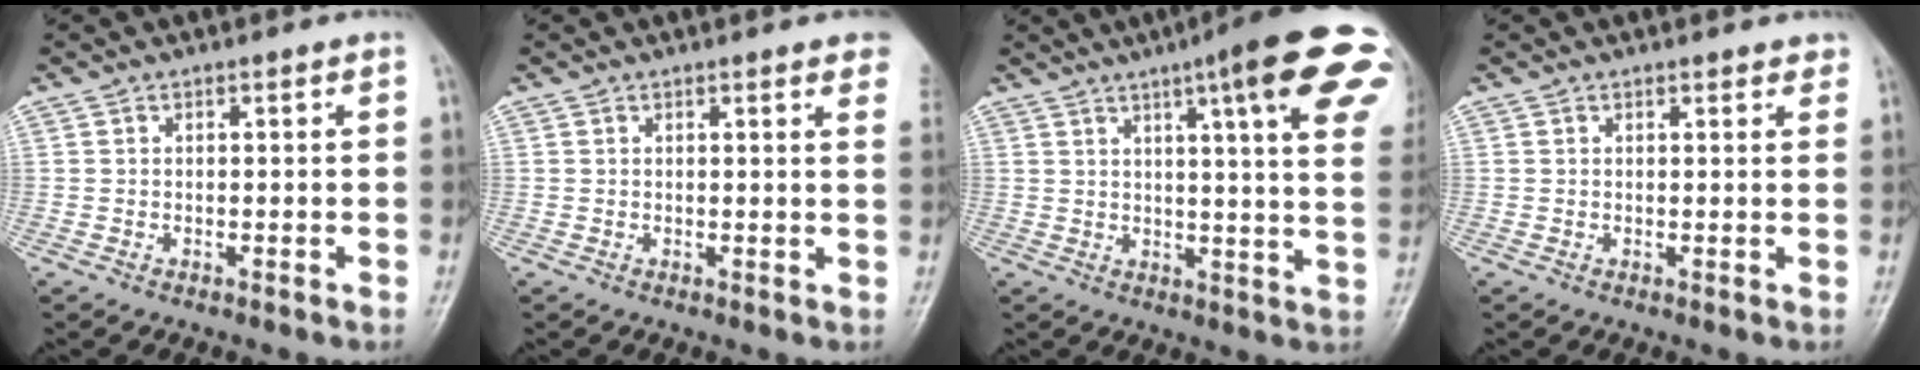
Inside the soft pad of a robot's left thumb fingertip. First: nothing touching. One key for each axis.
{"total": 5.4, "fx": 3.8, "fy": 1.0, "fz": 3.7, "tx": -0.032, "ty": -0.003, "tz": 0.032}
{"total": 21.6, "fx": 10.2, "fy": 3.5, "fz": 18.7, "tx": -0.214, "ty": -0.017, "tz": 0.117}
{"total": 2.0, "fx": 1.6, "fy": 0.7, "fz": 0.9, "tx": 0.003, "ty": -0.002, "tz": 0.016}